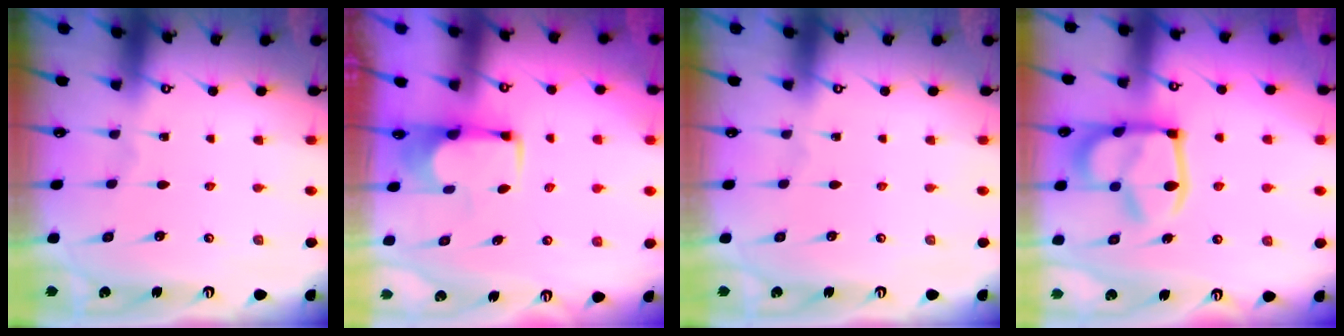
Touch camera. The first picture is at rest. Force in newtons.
{"total": 1.6, "press": 1.5, "slide": 0.6}
{"total": 0.0}
{"total": 14.0, "press": 13.9, "slide": 1.7}